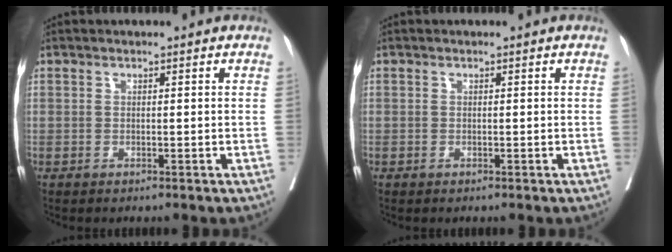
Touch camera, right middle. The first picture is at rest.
{"total": 0.0}